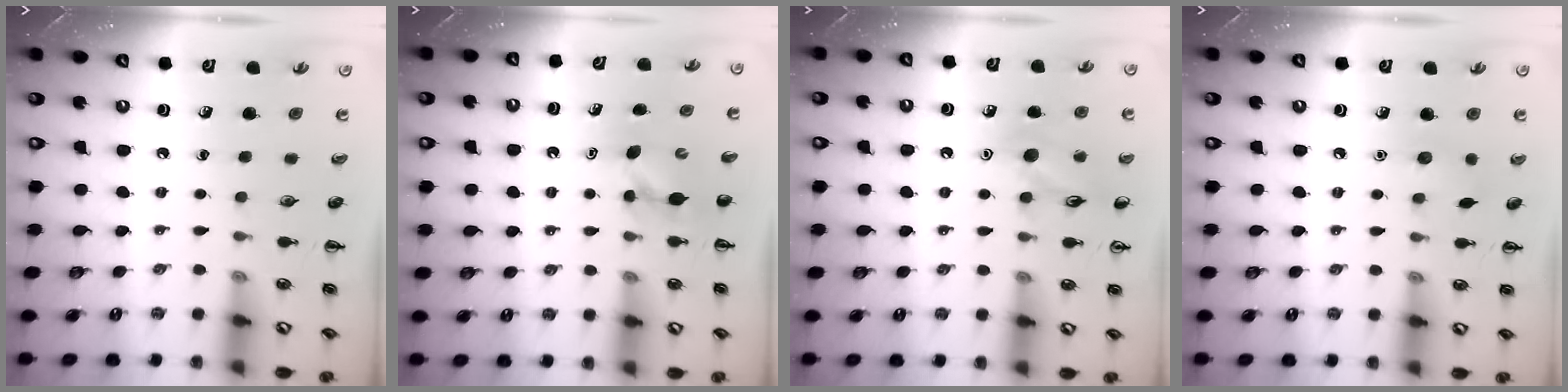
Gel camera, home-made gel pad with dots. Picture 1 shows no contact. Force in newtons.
{"total": 5.0, "press": 4.8, "slide": 1.4}
{"total": 10.4, "press": 10.3, "slide": 1.0}
{"total": 5.1, "press": 4.9, "slide": 1.5}